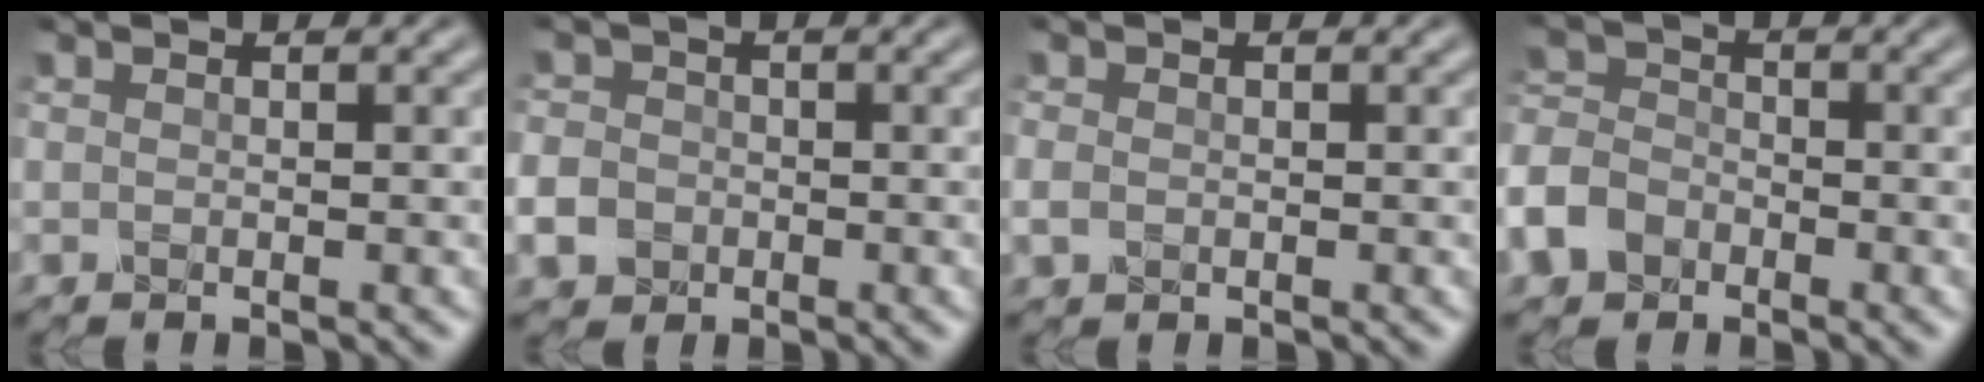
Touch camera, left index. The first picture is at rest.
{"total": 3.4, "force": [-1.2, 2.9, 1.2], "torque": [-0.023, -0.005, -0.031]}
{"total": 1.4, "force": [-0.3, 1.1, 0.7], "torque": [-0.017, -0.004, -0.008]}
{"total": 5.7, "force": [-3.3, 4.0, 2.4], "torque": [-0.059, -0.013, -0.072]}